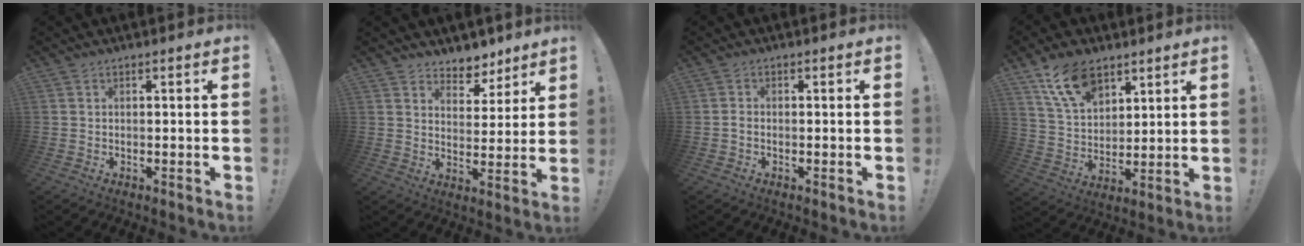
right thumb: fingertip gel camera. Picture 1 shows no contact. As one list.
[{"total": 6.3, "force": [4.8, 3.9, 0.9], "torque": [-0.007, -0.048, 0.091]}, {"total": 1.0, "force": [-0.6, 0.5, 0.7], "torque": [-0.022, 0.005, -0.009]}, {"total": 13.3, "force": [8.7, 7.4, 6.8], "torque": [-0.126, -0.036, 0.167]}]